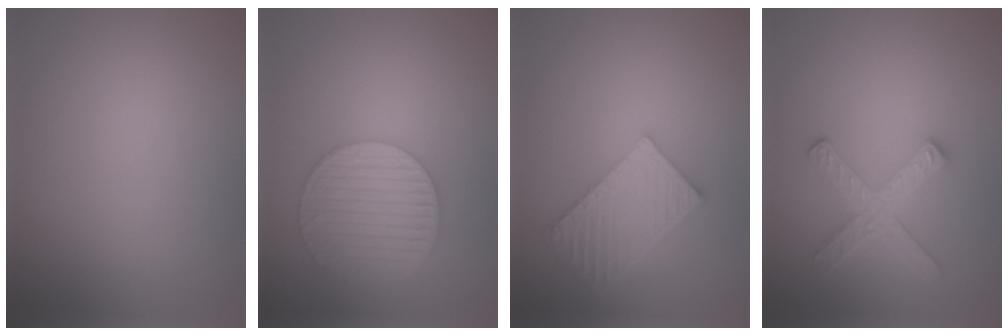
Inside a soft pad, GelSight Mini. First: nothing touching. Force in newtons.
{"total": 6.0, "press": 4.4, "slide": 4.0}
{"total": 5.7, "press": 4.7, "slide": 3.3}
{"total": 2.9, "press": 2.9, "slide": 0.4}